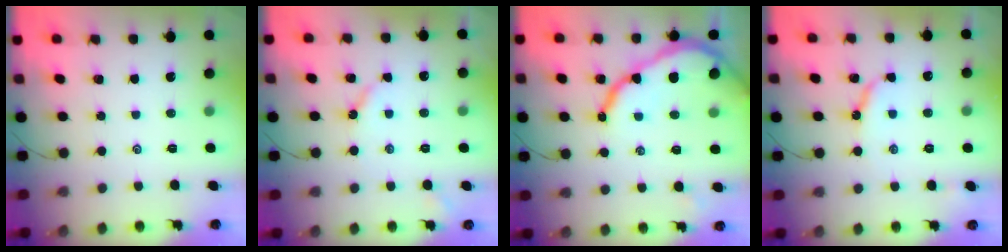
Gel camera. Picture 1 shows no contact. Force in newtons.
{"total": 4.0, "press": 3.9, "slide": 0.5}
{"total": 12.8, "press": 12.8, "slide": 1.3}
{"total": 5.5, "press": 5.5, "slide": 0.7}